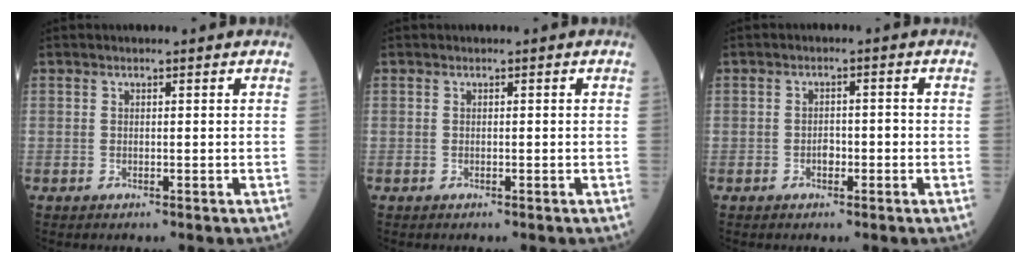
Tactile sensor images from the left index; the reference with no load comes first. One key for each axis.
{"total": 0.0}
{"total": 1.9, "fx": -1.0, "fy": 1.0, "fz": 1.2, "tx": -0.014, "ty": 0.003, "tz": -0.019}